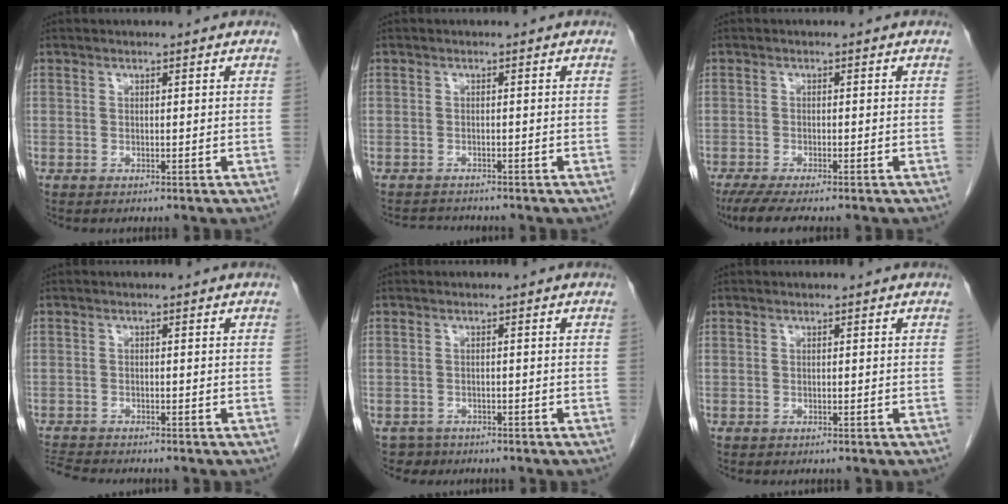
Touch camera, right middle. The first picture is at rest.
{"total": 2.4, "force": [-2.3, 0.4, -0.2], "torque": [0.000, -0.012, -0.039]}
{"total": 5.9, "force": [-4.7, 0.7, 3.5], "torque": [-0.055, -0.014, -0.073]}
{"total": 4.2, "force": [-4.1, 0.0, 0.9], "torque": [-0.021, -0.018, -0.070]}
{"total": 2.1, "force": [-1.5, 1.3, -0.5], "torque": [0.002, 0.004, -0.023]}
{"total": 0.0}